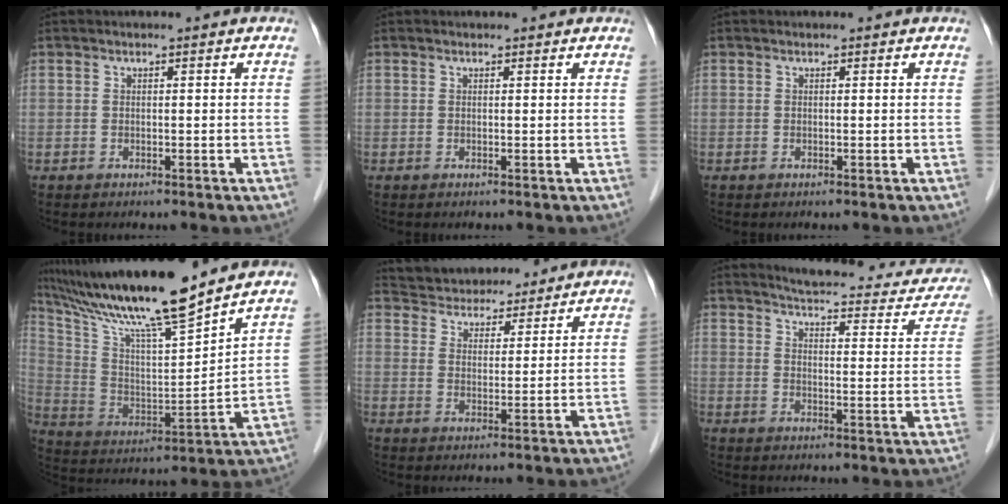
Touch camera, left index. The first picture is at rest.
{"total": 0.9, "force": [0.8, 0.3, 0.1], "torque": [-0.008, 0.008, 0.011]}
{"total": 0.0}
{"total": 19.1, "force": [15.9, 0.1, 10.6], "torque": [-0.198, 0.005, 0.281]}
{"total": 12.3, "force": [11.4, 3.8, 2.5], "torque": [-0.036, 0.023, 0.173]}
{"total": 19.6, "force": [17.8, 4.4, 7.0], "torque": [-0.068, -0.033, 0.198]}